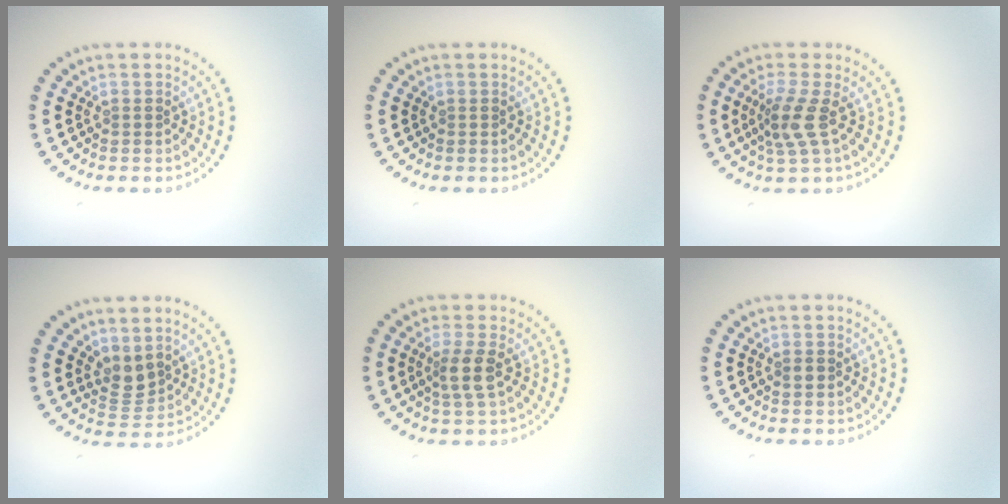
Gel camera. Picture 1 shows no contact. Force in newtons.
{"total": 0.0}
{"total": 2.9, "press": 2.2, "slide": 1.9}
{"total": 2.4, "press": 1.9, "slide": 1.5}
{"total": 2.5, "press": 2.1, "slide": 1.3}
{"total": 0.8, "press": 0.8, "slide": 0.0}